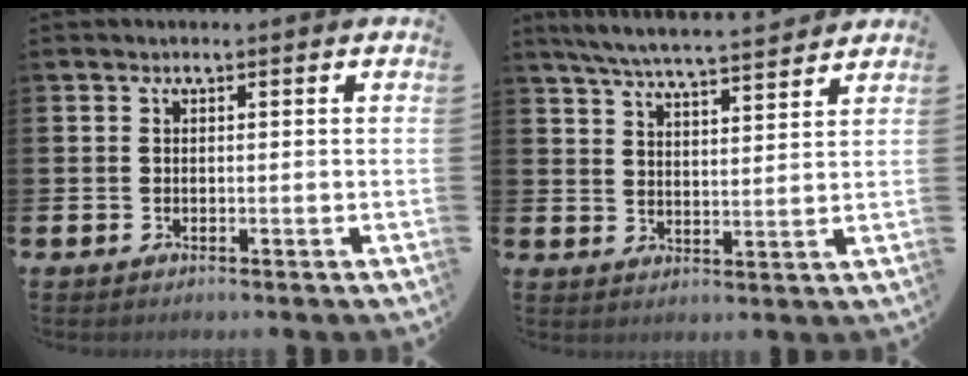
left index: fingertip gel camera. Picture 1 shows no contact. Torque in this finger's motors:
{"motor_torque": [0.69, -1.45, 0.57, 0.09]}